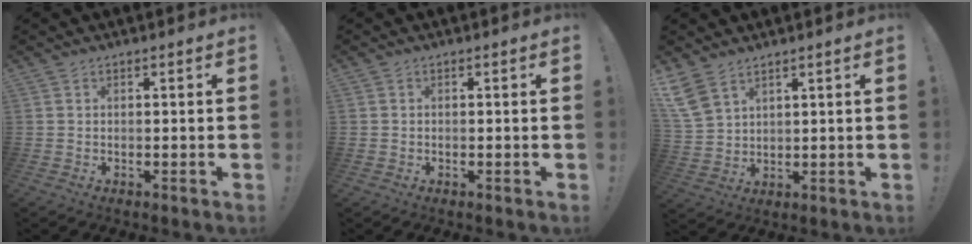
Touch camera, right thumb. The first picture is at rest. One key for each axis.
{"total": 0.6, "fx": -0.3, "fy": 0.6, "fz": 0.1, "tx": -0.008, "ty": 0.005, "tz": -0.004}
{"total": 8.0, "fx": 5.4, "fy": 4.1, "fz": 4.1, "tx": -0.092, "ty": -0.020, "tz": 0.111}